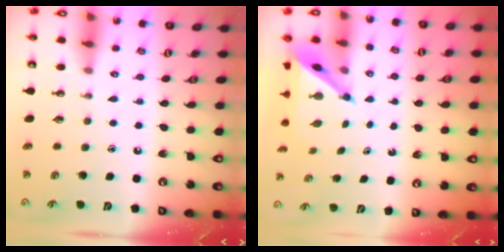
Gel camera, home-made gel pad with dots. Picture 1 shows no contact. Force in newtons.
{"total": 4.7, "press": 4.7, "slide": 0.5}